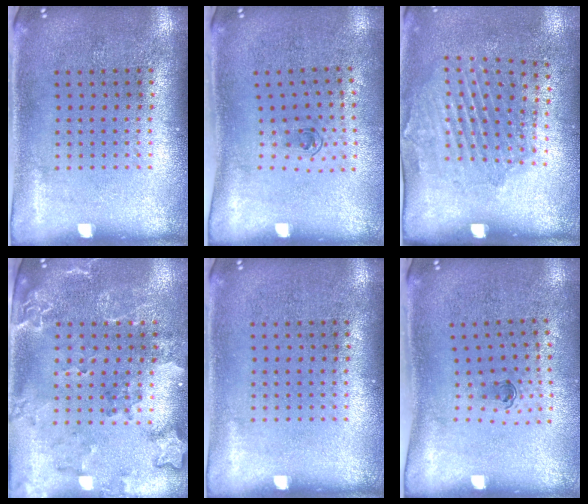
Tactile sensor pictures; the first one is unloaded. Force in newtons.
{"total": 0.6, "press": 0.4, "slide": 0.5}
{"total": 1.9, "press": 1.3, "slide": 1.4}
{"total": 2.2, "press": 1.9, "slide": 1.1}
{"total": 0.0}
{"total": 0.7, "press": 0.3, "slide": 0.6}